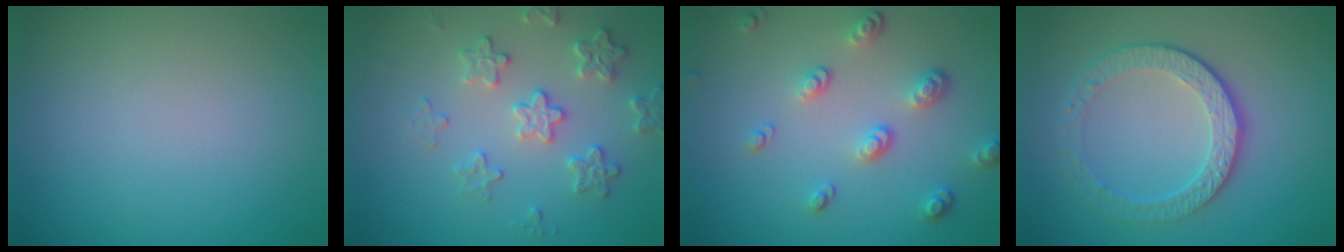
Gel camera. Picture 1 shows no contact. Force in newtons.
{"total": 3.3, "press": 3.2, "slide": 0.8}
{"total": 3.3, "press": 2.6, "slide": 2.1}
{"total": 4.7, "press": 3.3, "slide": 3.3}